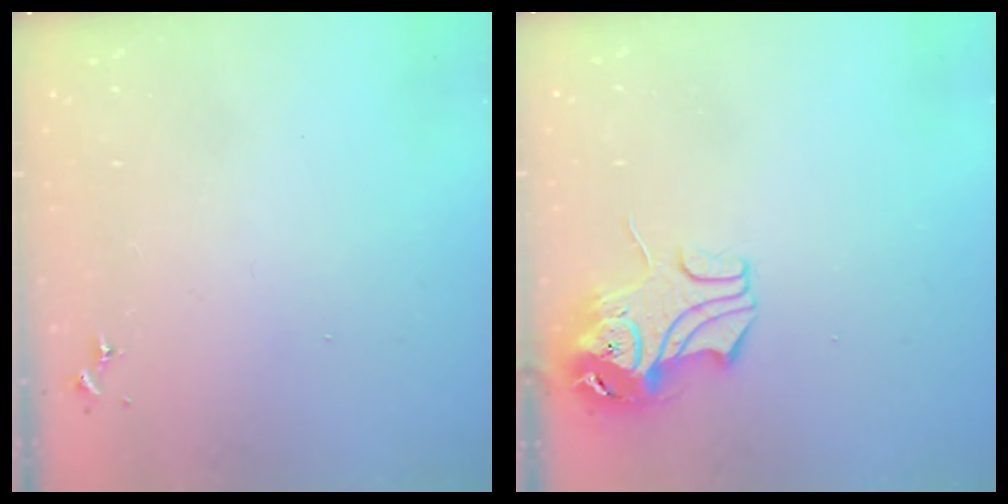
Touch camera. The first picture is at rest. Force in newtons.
{"total": 9.1, "press": 9.0, "slide": 1.4}